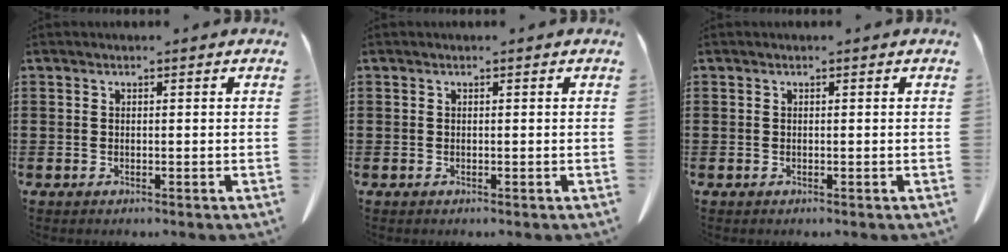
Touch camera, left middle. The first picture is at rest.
{"total": 0.0}
{"total": 0.0}